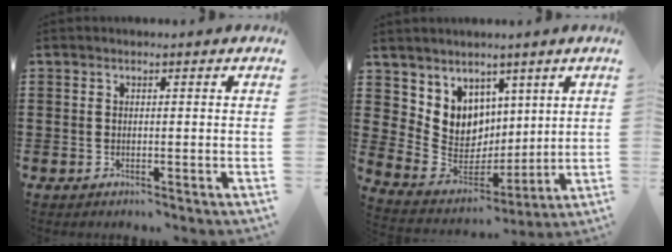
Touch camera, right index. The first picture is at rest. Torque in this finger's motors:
{"motor_torque": [1.37, 0.77, 0.32, 0.08]}